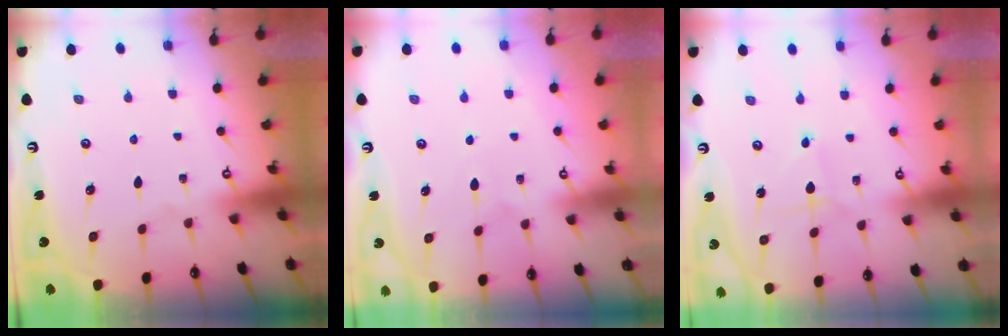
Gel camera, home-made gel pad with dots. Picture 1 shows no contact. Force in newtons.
{"total": 3.9, "press": 3.9, "slide": 0.5}
{"total": 1.8, "press": 1.7, "slide": 0.2}